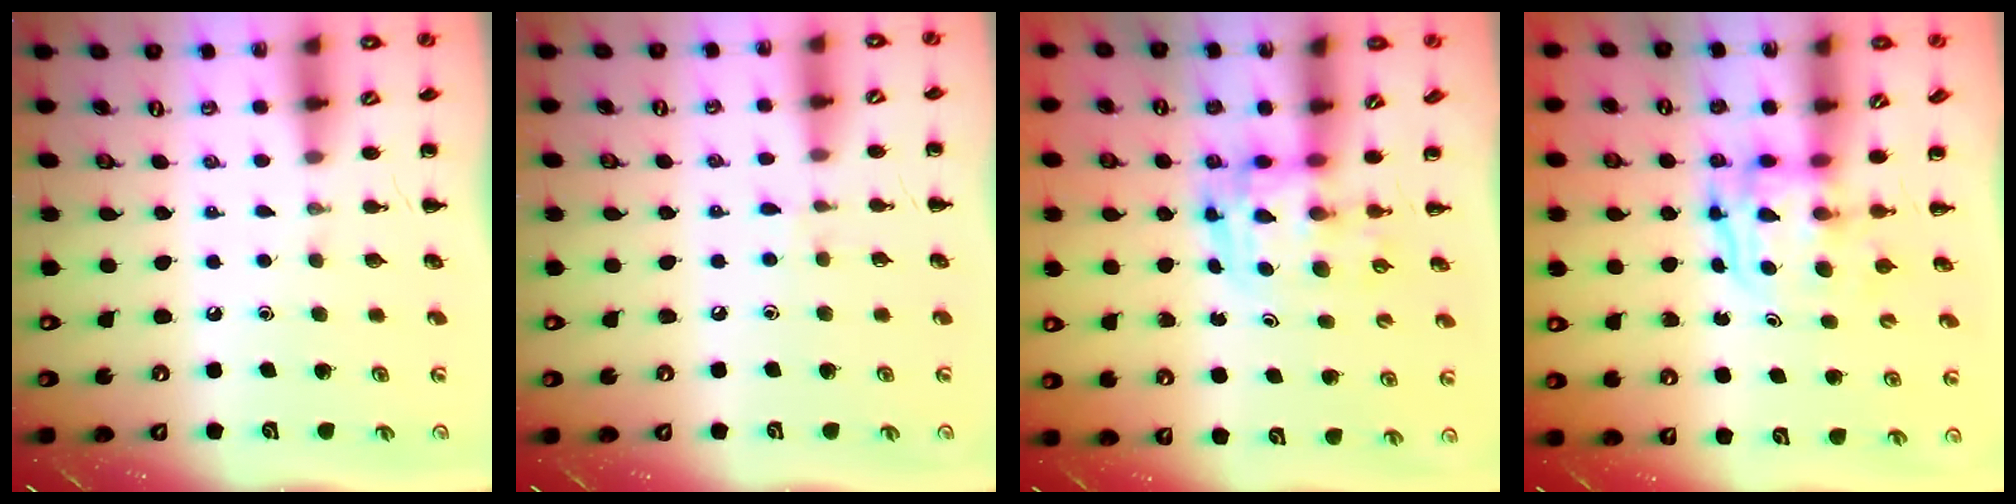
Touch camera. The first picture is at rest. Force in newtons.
{"total": 3.7, "press": 3.4, "slide": 1.5}
{"total": 3.7, "press": 3.6, "slide": 0.6}
{"total": 3.7, "press": 3.7, "slide": 0.4}